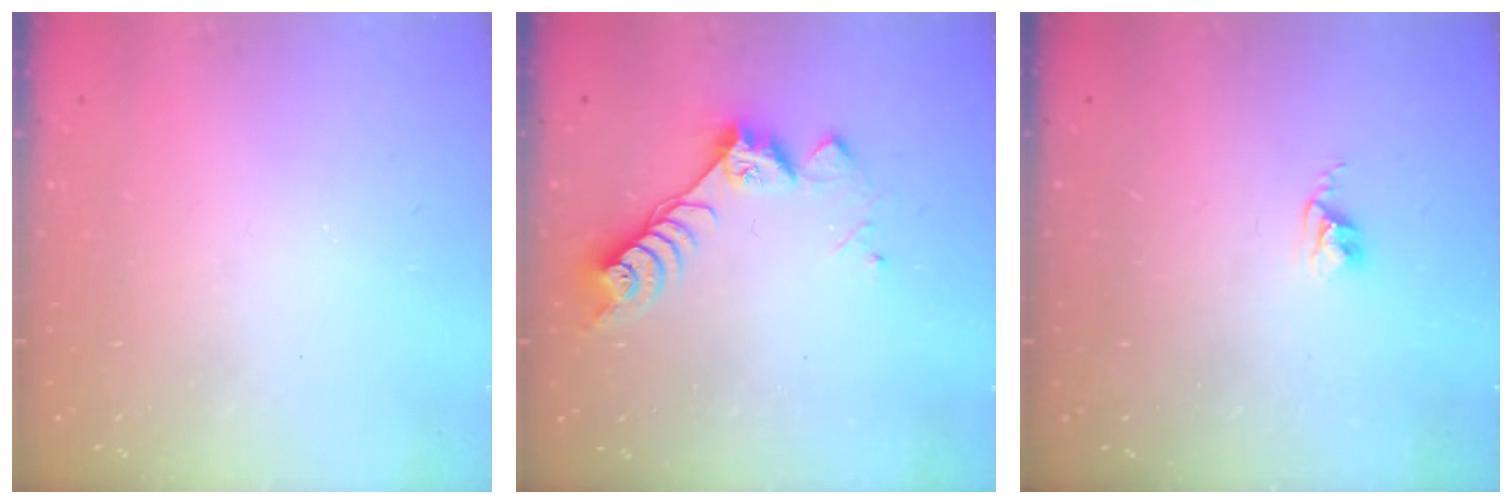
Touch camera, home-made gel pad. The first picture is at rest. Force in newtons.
{"total": 8.3, "press": 8.2, "slide": 0.7}
{"total": 2.4, "press": 2.4, "slide": 0.3}